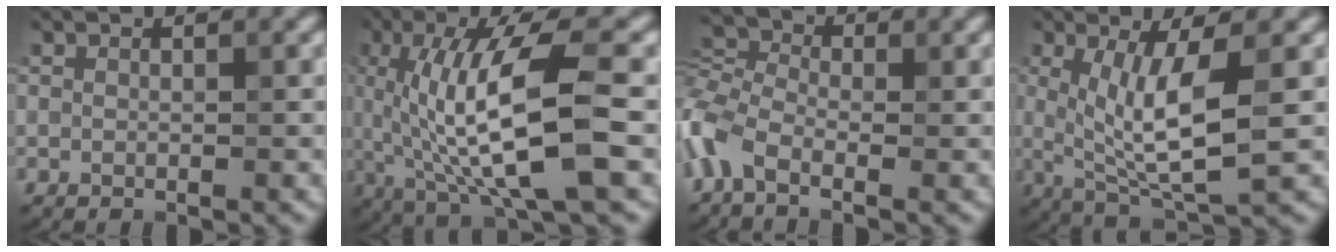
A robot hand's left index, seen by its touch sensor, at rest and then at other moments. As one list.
[{"total": 10.9, "force": [-0.2, 2.8, 10.5], "torque": [-0.175, -0.002, 0.001]}, {"total": 4.9, "force": [-2.1, 2.6, 3.6], "torque": [-0.086, 0.008, -0.069]}, {"total": 6.8, "force": [0.4, 1.9, 6.6], "torque": [-0.124, -0.010, 0.015]}]